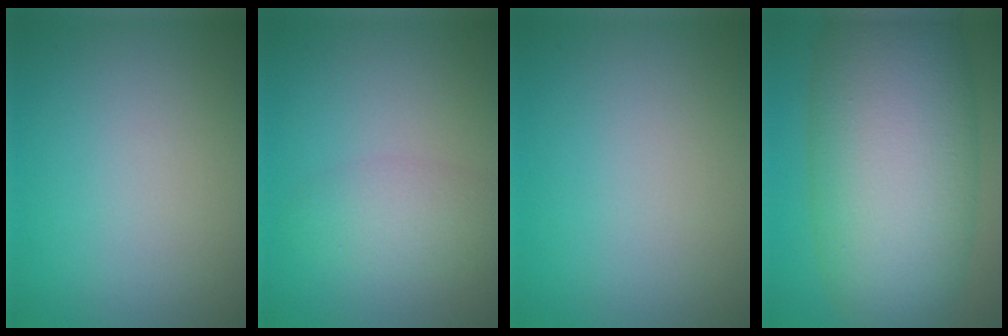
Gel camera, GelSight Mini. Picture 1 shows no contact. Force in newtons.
{"total": 2.7, "press": 2.7, "slide": 0.1}
{"total": 0.0}
{"total": 14.9, "press": 14.9, "slide": 0.1}